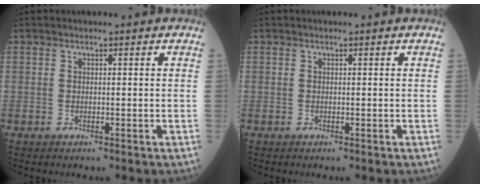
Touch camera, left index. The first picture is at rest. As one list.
[{"total": 0.0}]